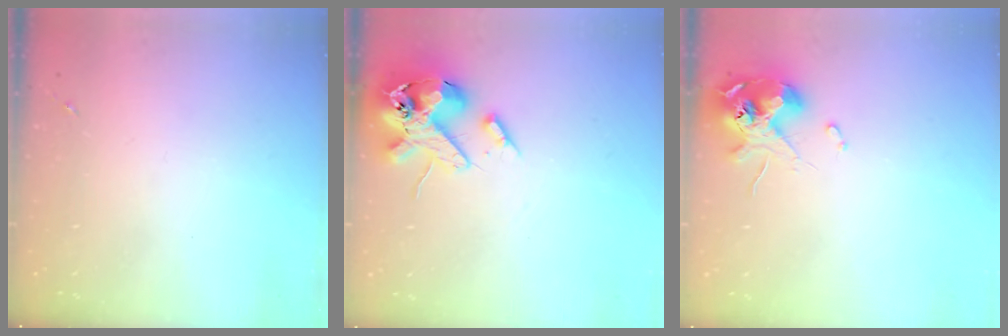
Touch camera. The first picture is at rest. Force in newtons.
{"total": 16.9, "press": 16.7, "slide": 2.8}
{"total": 11.1, "press": 11.0, "slide": 1.6}